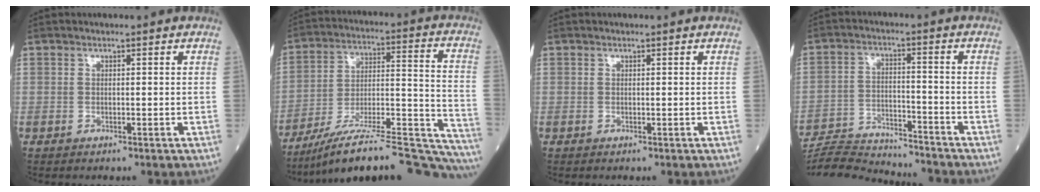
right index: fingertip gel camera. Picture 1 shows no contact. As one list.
[{"total": 27.1, "force": [-24.6, 1.7, 11.1], "torque": [-0.095, 0.020, -0.359]}, {"total": 0.0}, {"total": 13.5, "force": [-13.2, 0.6, 2.3], "torque": [-0.039, 0.008, -0.216]}]